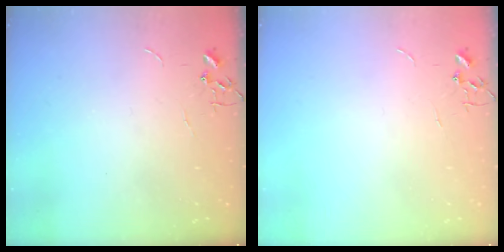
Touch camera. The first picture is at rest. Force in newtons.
{"total": 0.0}